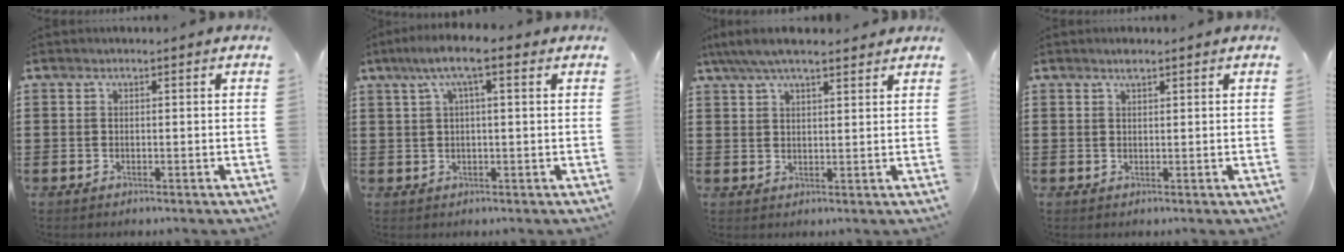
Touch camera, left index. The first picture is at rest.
{"total": 6.0, "force": [2.5, 0.9, 5.4], "torque": [-0.109, 0.011, 0.041]}
{"total": 5.5, "force": [4.4, 1.2, 3.1], "torque": [-0.071, -0.001, 0.080]}
{"total": 1.4, "force": [1.1, 0.3, 0.8], "torque": [-0.018, 0.001, 0.019]}